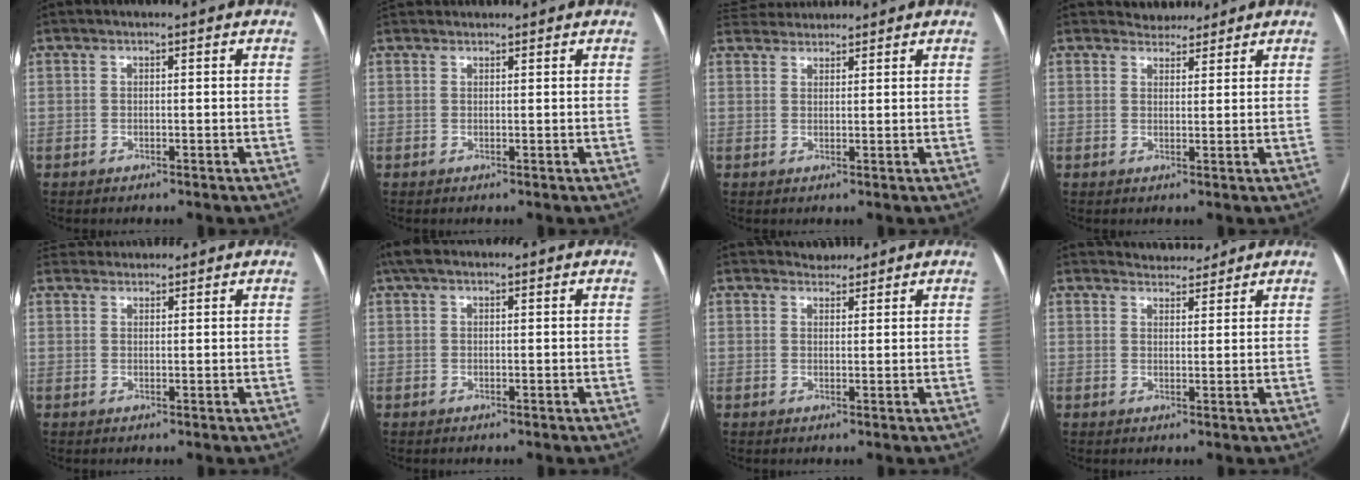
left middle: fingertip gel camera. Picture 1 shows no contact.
{"total": 3.3, "force": [3.1, 0.9, 0.5], "torque": [-0.005, 0.036, 0.051]}
{"total": 4.7, "force": [4.6, 1.1, 0.4], "torque": [-0.008, 0.034, 0.080]}
{"total": 2.9, "force": [2.6, 1.1, -0.2], "torque": [0.003, 0.006, 0.041]}
{"total": 3.2, "force": [3.1, 0.9, -0.2], "torque": [0.002, 0.029, 0.054]}
{"total": 2.6, "force": [1.7, 1.1, 1.6], "torque": [-0.036, 0.030, 0.034]}
{"total": 2.0, "force": [1.8, 0.8, -0.3], "torque": [0.003, 0.005, 0.028]}
{"total": 3.6, "force": [3.5, 0.9, -0.1], "torque": [0.001, 0.006, 0.052]}